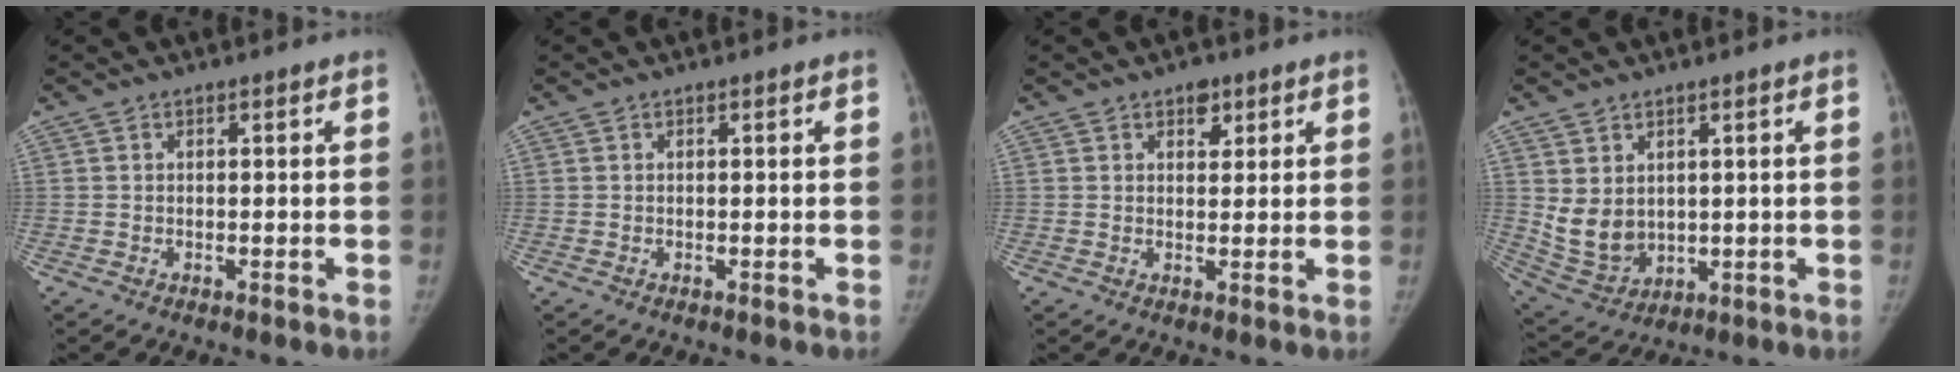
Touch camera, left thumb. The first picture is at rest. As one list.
[{"total": 0.0}, {"total": 3.1, "force": [1.8, 2.0, 1.5], "torque": [-0.001, -0.008, 0.024]}, {"total": 7.9, "force": [1.8, 6.2, 4.6], "torque": [-0.065, -0.020, 0.061]}]